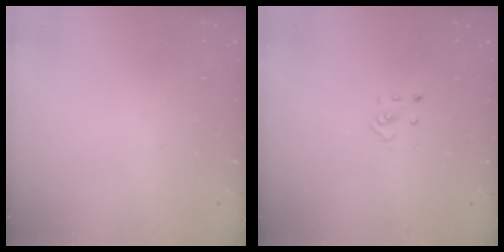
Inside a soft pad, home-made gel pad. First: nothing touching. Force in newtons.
{"total": 2.3, "press": 2.3, "slide": 0.2}